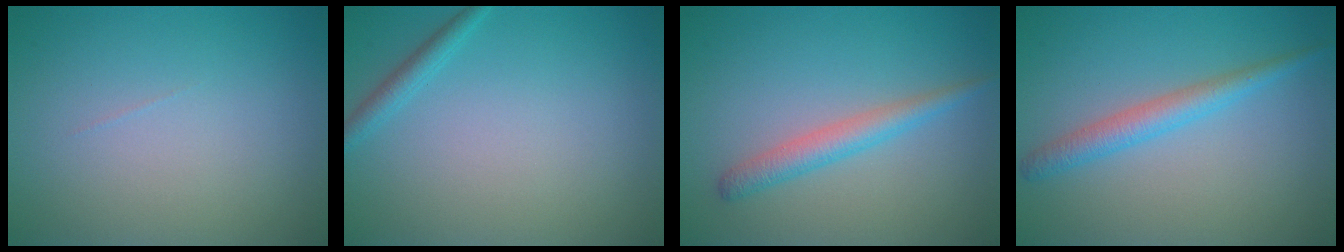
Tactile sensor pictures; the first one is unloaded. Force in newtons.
{"total": 1.4, "press": 1.4, "slide": 0.1}
{"total": 2.5, "press": 2.5, "slide": 0.0}
{"total": 2.6, "press": 2.6, "slide": 0.0}